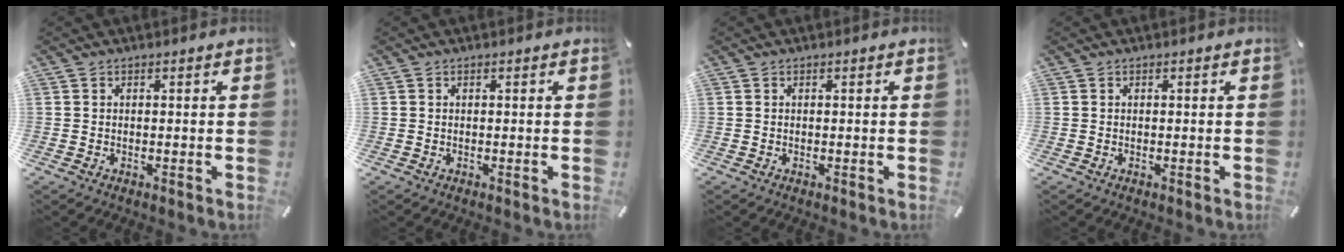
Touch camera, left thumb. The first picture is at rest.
{"total": 0.0}
{"total": 0.0}
{"total": 0.0}